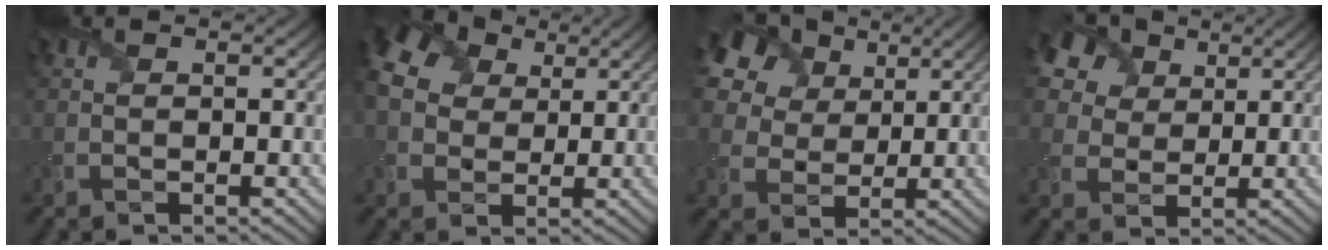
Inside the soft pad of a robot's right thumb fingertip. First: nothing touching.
{"total": 11.5, "force": [3.9, 8.9, 6.3], "torque": [-0.191, 0.027, 0.077]}
{"total": 15.7, "force": [8.5, 10.6, 8.0], "torque": [-0.229, 0.056, 0.172]}
{"total": 10.8, "force": [5.6, 7.6, 5.4], "torque": [-0.156, 0.031, 0.097]}